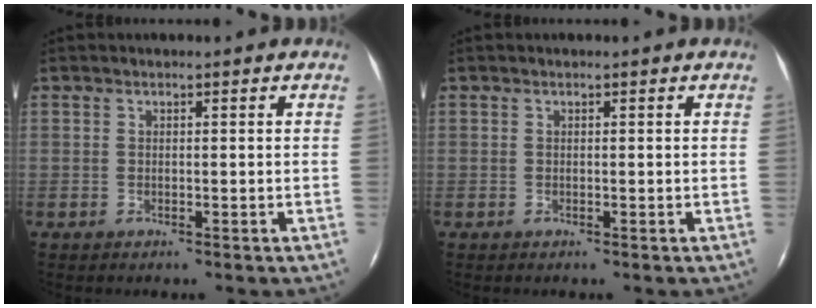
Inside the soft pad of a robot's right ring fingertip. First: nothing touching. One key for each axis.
{"total": 0.0}